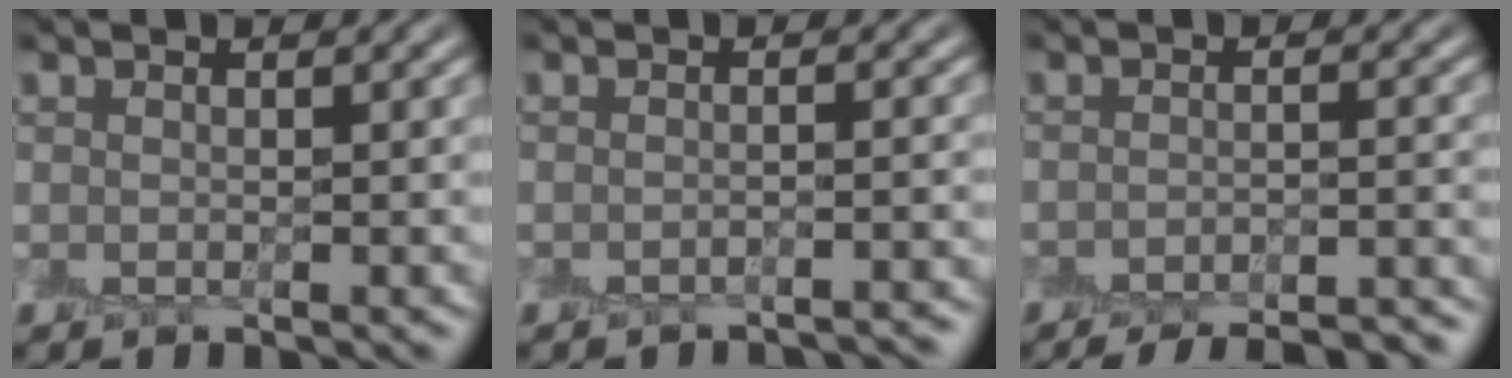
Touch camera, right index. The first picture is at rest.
{"total": 2.5, "force": [-2.5, -0.1, 0.2], "torque": [0.007, 0.000, -0.031]}
{"total": 8.0, "force": [-7.3, 1.9, 2.8], "torque": [-0.023, -0.001, -0.082]}